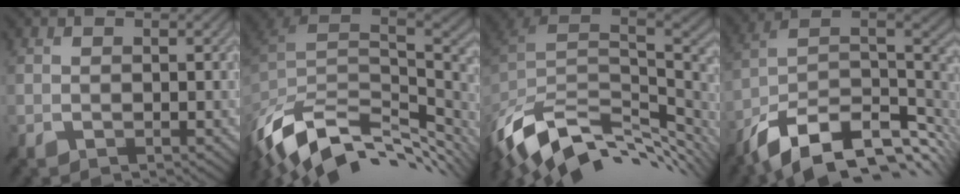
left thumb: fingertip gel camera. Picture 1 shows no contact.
{"total": 14.0, "force": [-6.6, 7.9, 9.5], "torque": [-0.238, -0.019, -0.110]}
{"total": 13.7, "force": [-6.4, 7.8, 9.2], "torque": [-0.222, -0.021, -0.106]}
{"total": 15.1, "force": [-7.7, 7.4, 10.7], "torque": [-0.239, -0.016, -0.128]}